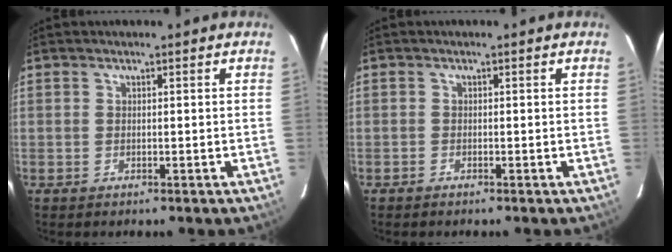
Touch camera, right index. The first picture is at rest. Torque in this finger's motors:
{"motor_torque": [0.05, 0.00, 0.02, 0.00]}